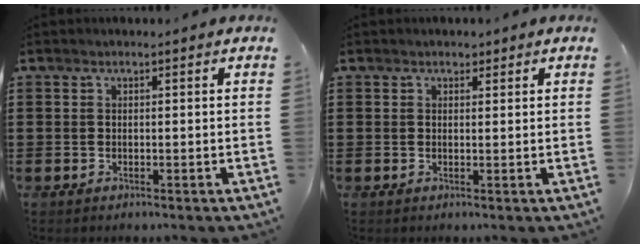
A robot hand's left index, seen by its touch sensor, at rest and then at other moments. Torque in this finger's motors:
{"motor_torque": [0.18, -0.13, -0.02, 0.02]}